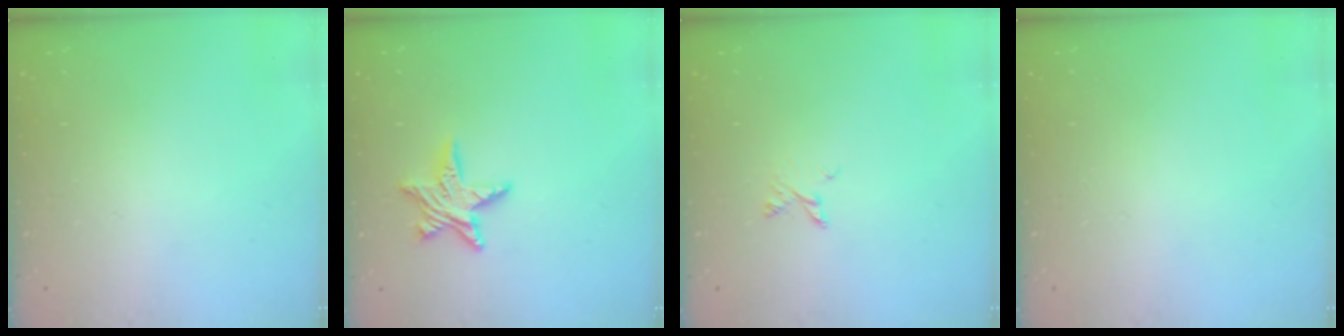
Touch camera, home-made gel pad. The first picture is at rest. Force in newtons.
{"total": 8.6, "press": 8.5, "slide": 0.6}
{"total": 2.6, "press": 2.6, "slide": 0.4}
{"total": 0.0}